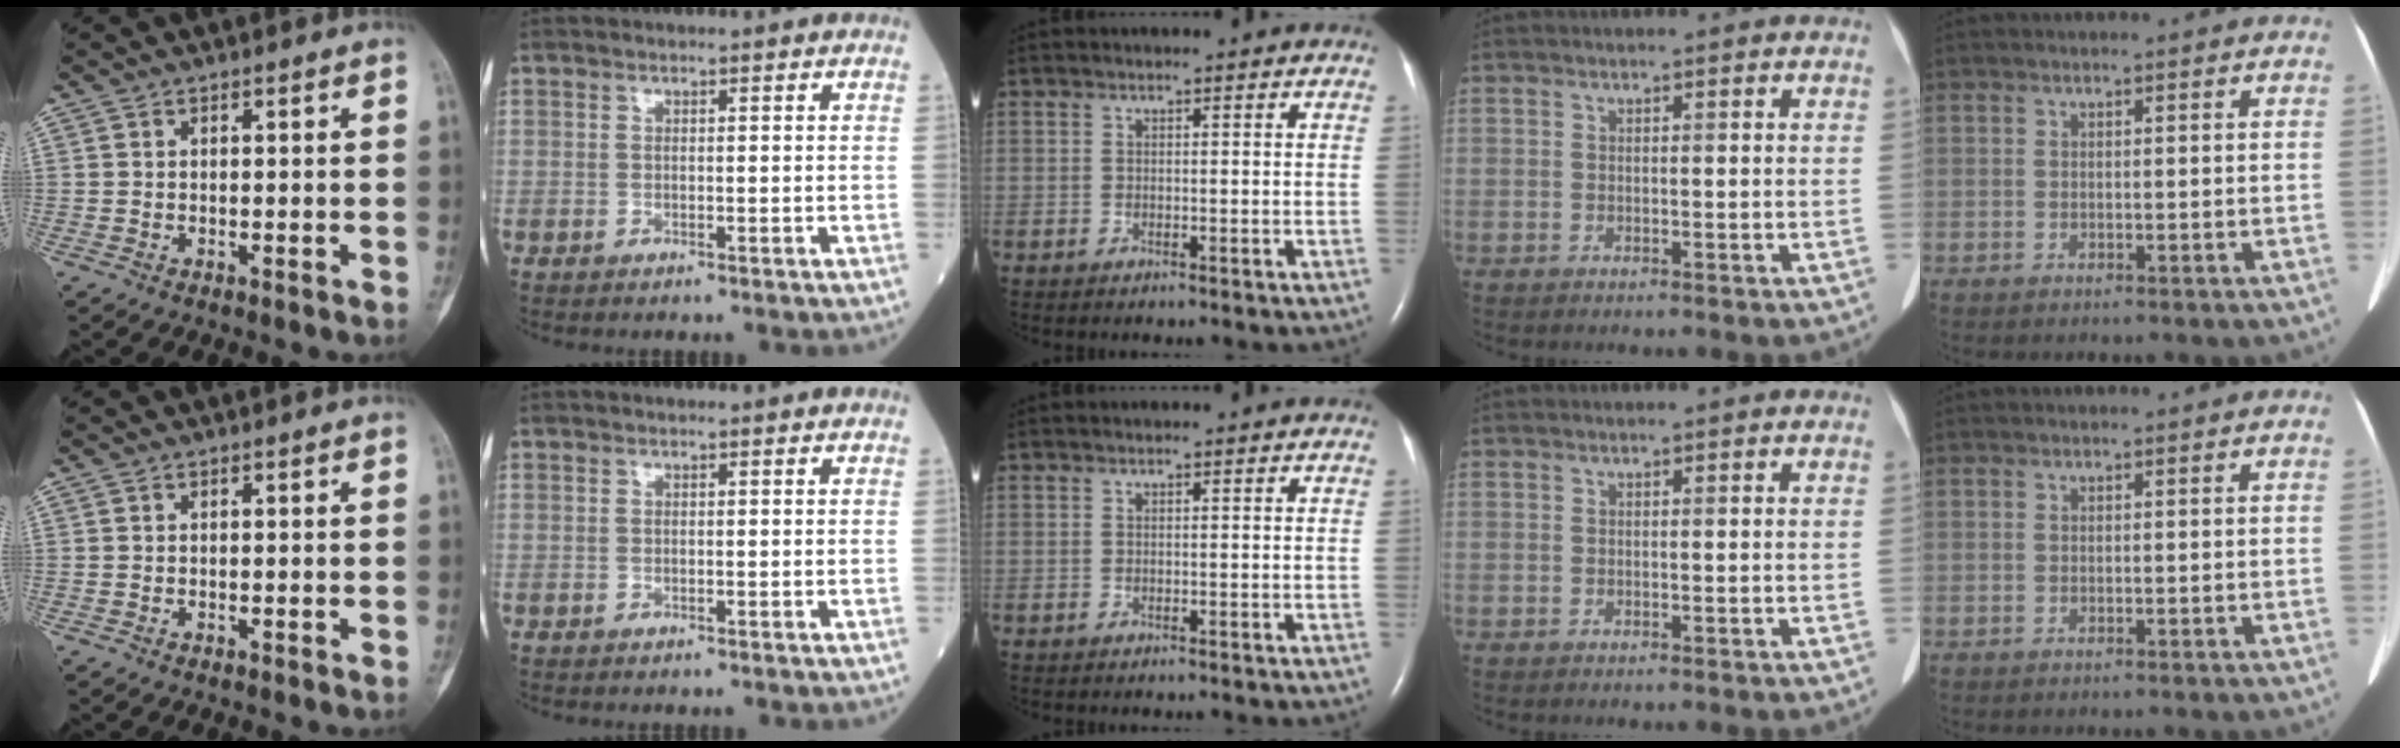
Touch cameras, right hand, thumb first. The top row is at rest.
{}